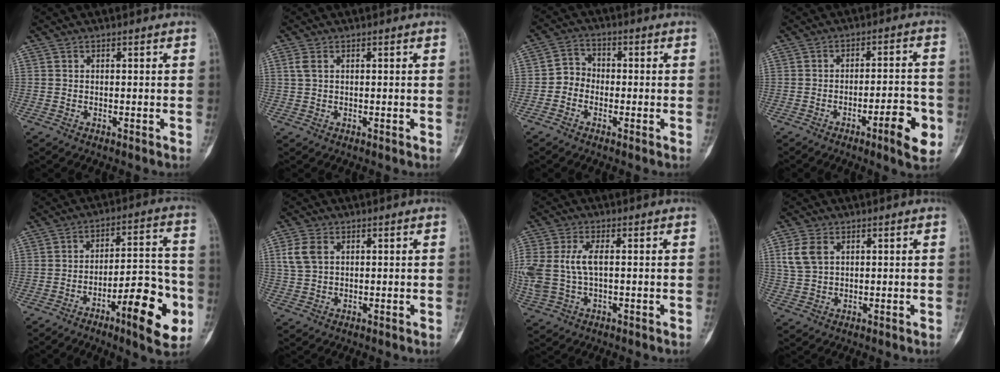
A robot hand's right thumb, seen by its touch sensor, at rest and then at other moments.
{"total": 1.7, "force": [0.6, 1.0, 1.3], "torque": [-0.037, 0.008, 0.016]}
{"total": 4.1, "force": [-1.4, 3.5, 1.5], "torque": [0.002, 0.014, -0.040]}
{"total": 8.8, "force": [-3.8, 2.0, 7.7], "torque": [-0.098, 0.023, -0.050]}
{"total": 15.7, "force": [-6.4, 4.5, 13.6], "torque": [-0.172, 0.035, -0.091]}
{"total": 4.9, "force": [1.6, 3.3, 3.2], "torque": [-0.069, 0.005, 0.036]}
{"total": 9.6, "force": [0.7, 5.3, 8.0], "torque": [-0.204, 0.009, 0.022]}
{"total": 5.4, "force": [2.0, 3.5, 3.5], "torque": [-0.072, 0.000, 0.046]}